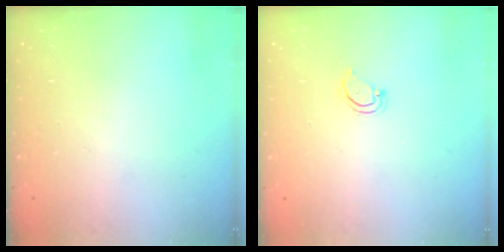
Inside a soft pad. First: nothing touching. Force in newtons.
{"total": 2.5, "press": 2.5, "slide": 0.1}